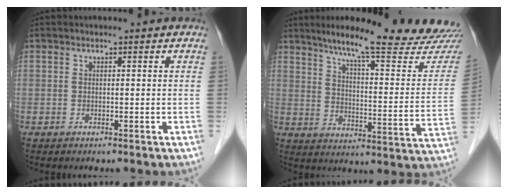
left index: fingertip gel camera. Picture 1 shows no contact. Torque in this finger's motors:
{"motor_torque": [0.66, -0.78, 0.29, 0.08]}